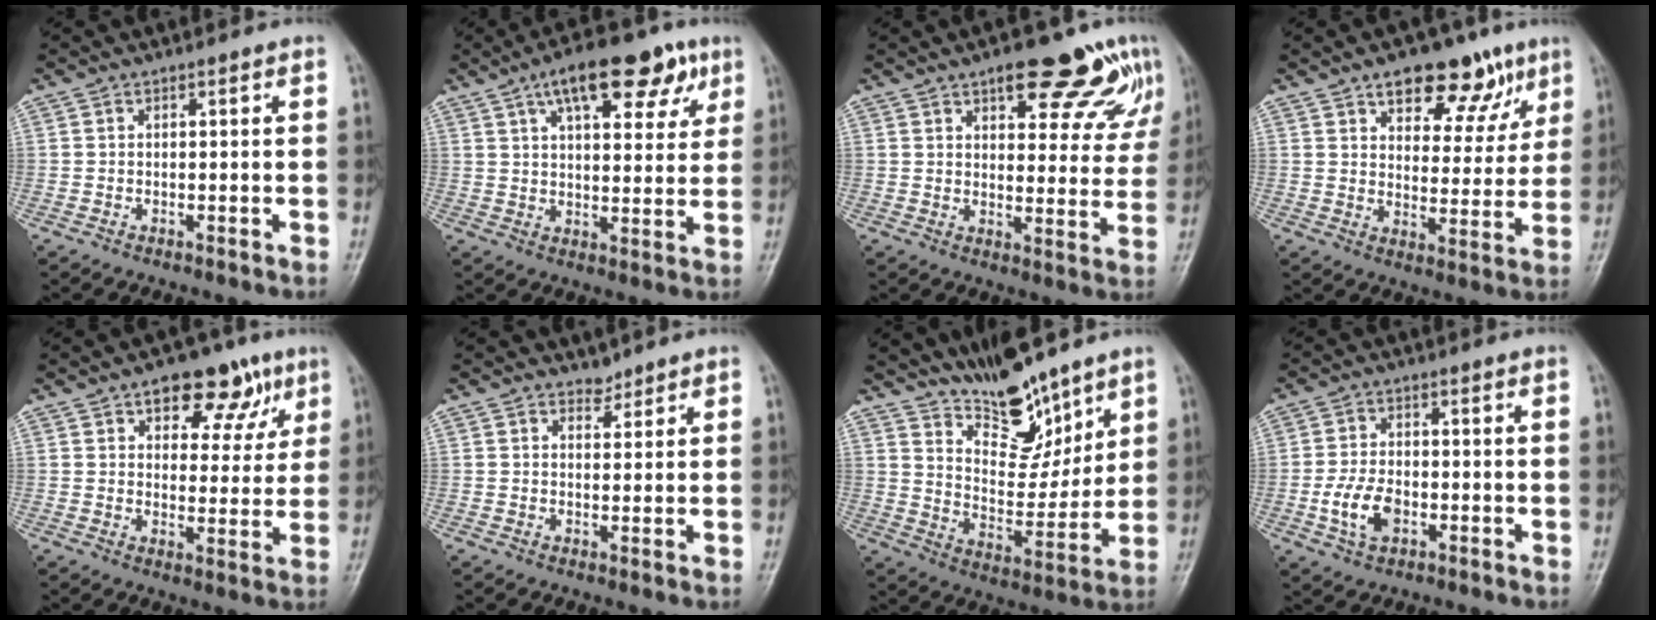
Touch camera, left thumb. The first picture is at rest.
{"total": 16.1, "force": [8.7, 6.7, 11.8], "torque": [-0.135, -0.012, 0.128]}
{"total": 15.7, "force": [9.5, 6.2, 10.8], "torque": [-0.089, -0.043, 0.122]}
{"total": 13.6, "force": [8.2, 7.4, 8.1], "torque": [-0.058, -0.035, 0.117]}
{"total": 11.8, "force": [6.5, 6.8, 7.2], "torque": [-0.046, -0.021, 0.086]}
{"total": 1.9, "force": [1.6, 0.9, 0.1], "torque": [0.013, -0.013, 0.022]}
{"total": 13.6, "force": [10.6, 5.2, 6.7], "torque": [-0.071, -0.076, 0.191]}
{"total": 6.8, "force": [-2.0, 4.3, 4.9], "torque": [-0.093, 0.007, -0.038]}